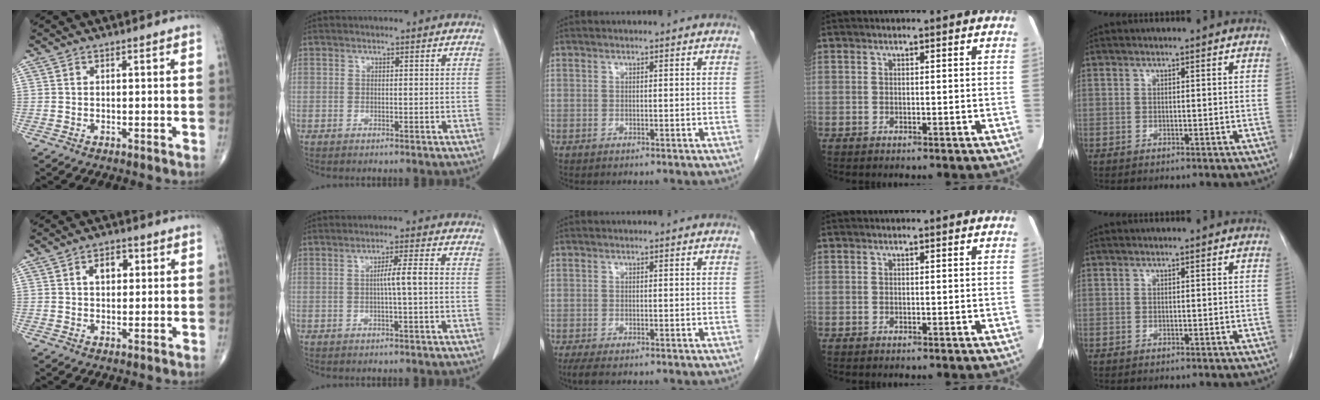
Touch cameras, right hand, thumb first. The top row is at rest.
{"thumb": {"total": 4.7, "force": [1.4, 3.1, 3.3], "torque": [-0.035, 0.004, 0.018]}, "index": {"total": 3.8, "force": [-0.2, -0.3, 3.8], "torque": [-0.065, 0.005, -0.003]}, "middle": {"total": 2.8, "force": [-2.1, 0.3, 1.8], "torque": [-0.030, -0.009, -0.033]}}